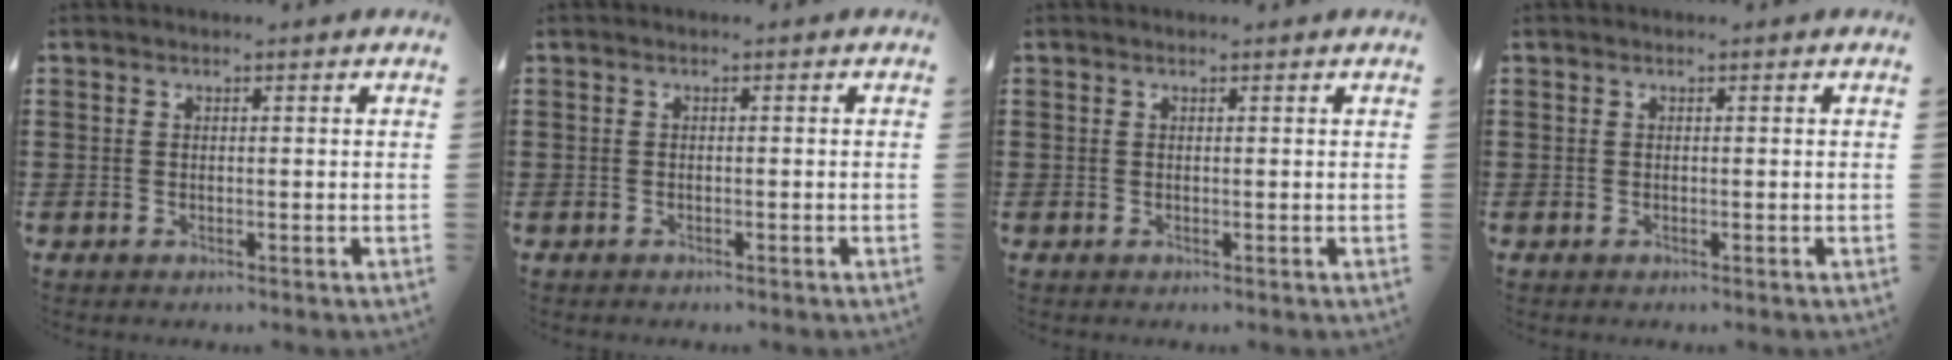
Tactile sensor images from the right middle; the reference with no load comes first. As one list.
[{"total": 0.6, "force": [-0.5, 0.3, 0.0], "torque": [-0.001, 0.001, -0.012]}, {"total": 0.0}, {"total": 0.0}]